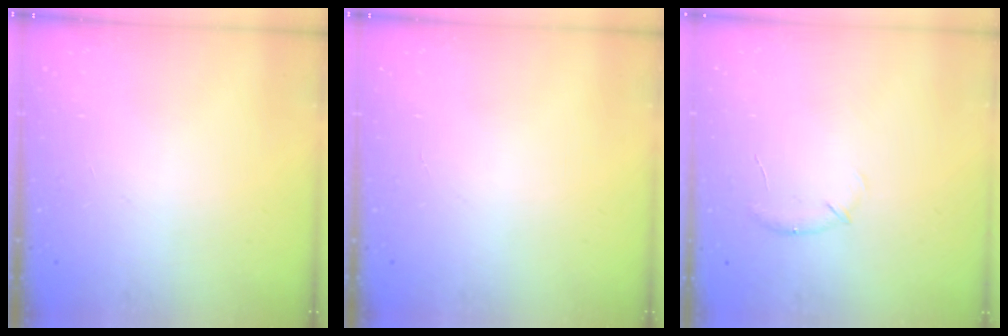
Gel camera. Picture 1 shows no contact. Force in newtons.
{"total": 0.0}
{"total": 6.9, "press": 6.7, "slide": 1.8}